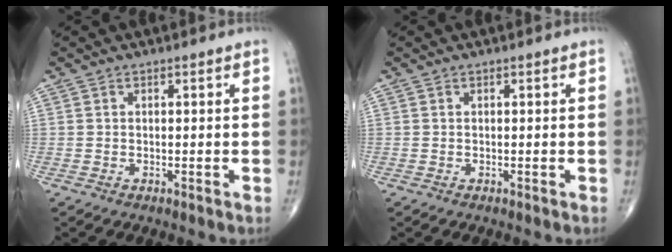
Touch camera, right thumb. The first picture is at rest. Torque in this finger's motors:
{"motor_torque": [-0.01, -0.01, 0.00, 0.00, 0.00]}